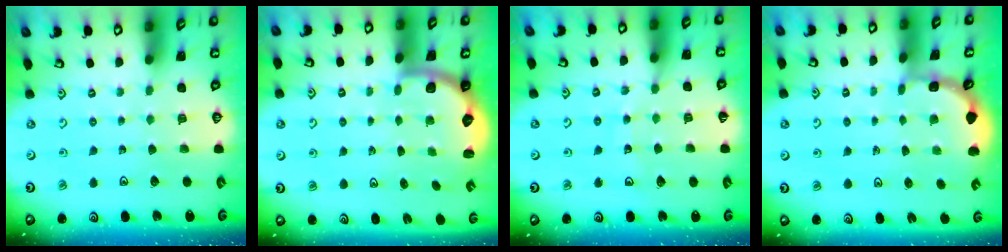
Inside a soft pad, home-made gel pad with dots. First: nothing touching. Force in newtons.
{"total": 2.7, "press": 2.0, "slide": 1.7}
{"total": 8.5, "press": 8.4, "slide": 1.0}
{"total": 1.7, "press": 1.7, "slide": 0.2}